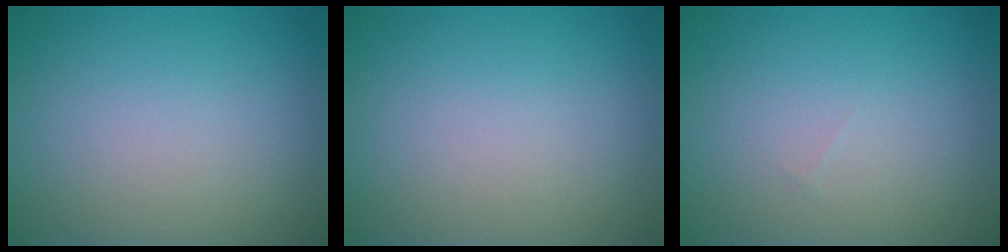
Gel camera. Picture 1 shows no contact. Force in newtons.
{"total": 0.0}
{"total": 0.0}